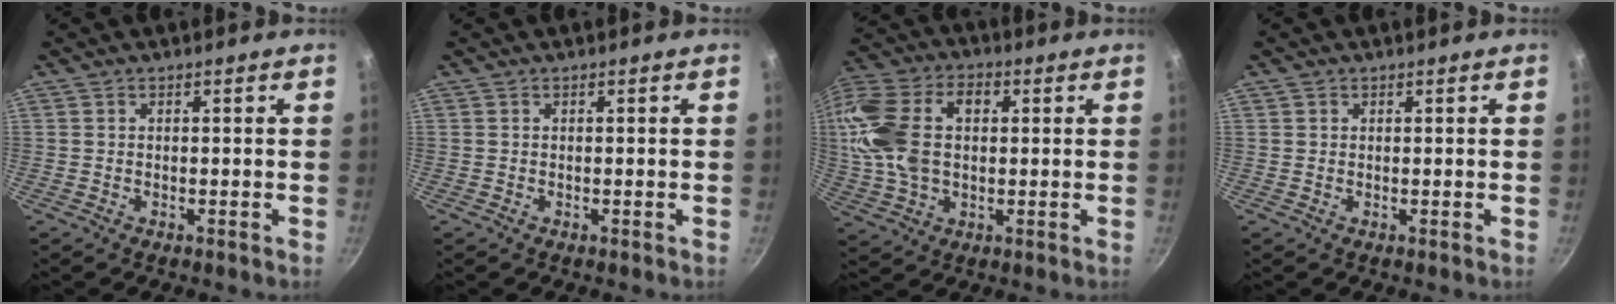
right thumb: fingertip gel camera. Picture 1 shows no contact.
{"total": 0.0}
{"total": 19.8, "force": [2.6, 13.2, 14.5], "torque": [-0.294, 0.028, 0.039]}
{"total": 0.7, "force": [0.3, 0.6, 0.1], "torque": [0.001, 0.002, 0.003]}